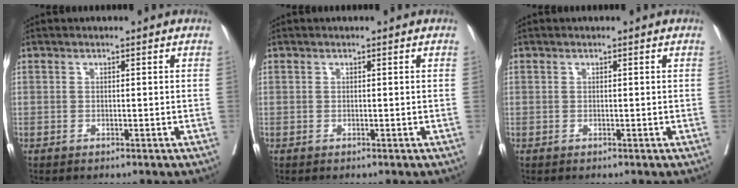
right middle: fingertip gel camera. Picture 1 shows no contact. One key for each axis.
{"total": 0.0}
{"total": 0.0}